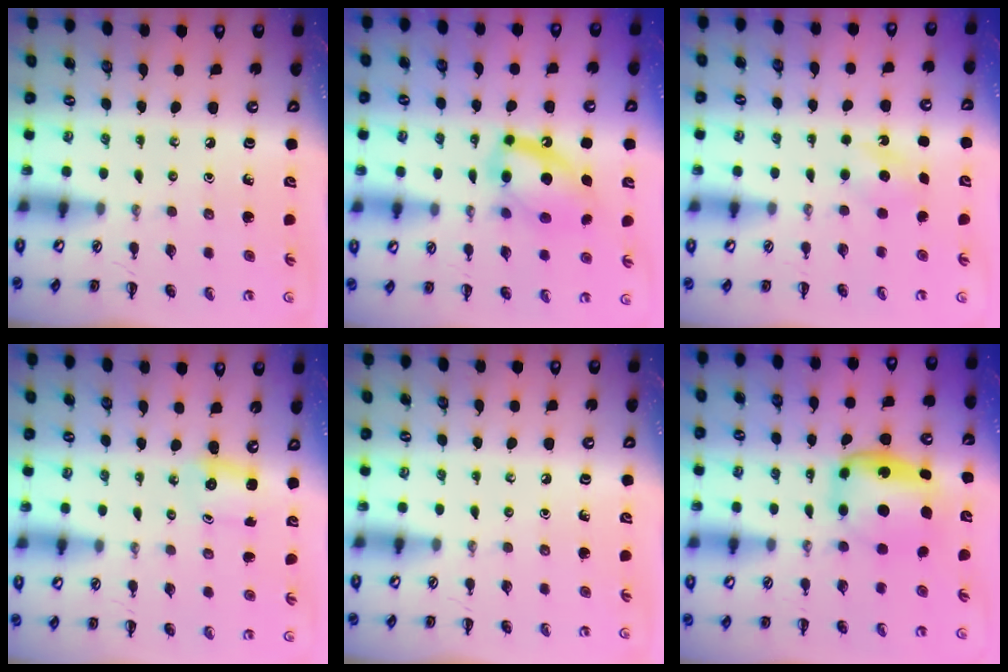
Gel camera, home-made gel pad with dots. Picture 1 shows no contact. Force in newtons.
{"total": 14.1, "press": 13.8, "slide": 2.9}
{"total": 4.2, "press": 4.1, "slide": 1.1}
{"total": 2.4, "press": 2.4, "slide": 0.6}
{"total": 0.0}
{"total": 5.8, "press": 5.7, "slide": 1.4}